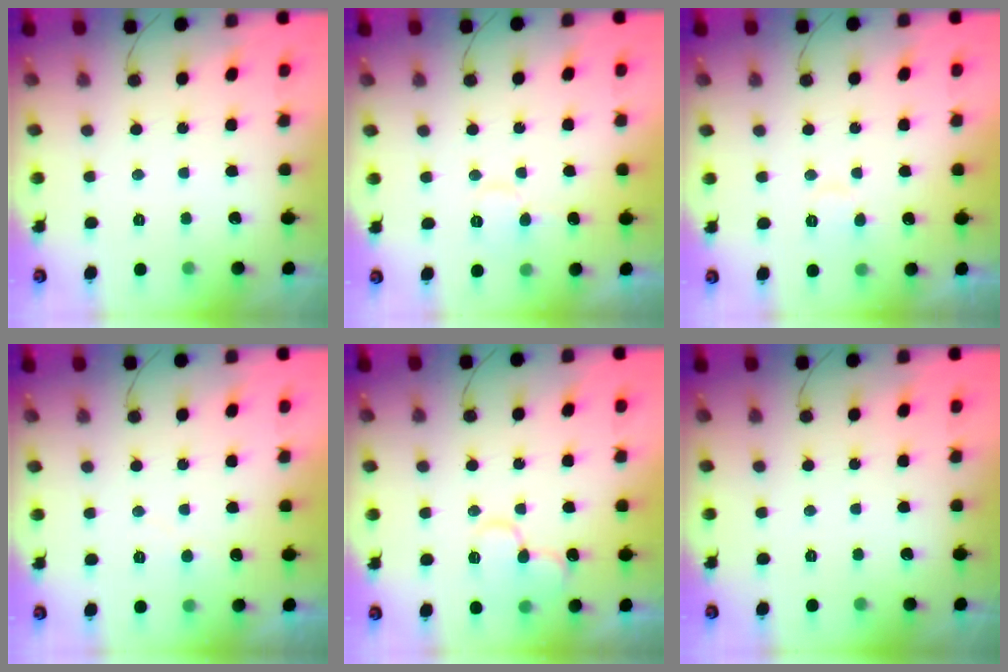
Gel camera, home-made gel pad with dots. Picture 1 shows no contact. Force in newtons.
{"total": 5.7, "press": 5.7, "slide": 0.1}
{"total": 6.2, "press": 6.2, "slide": 0.4}
{"total": 5.1, "press": 5.0, "slide": 0.5}
{"total": 12.4, "press": 12.3, "slide": 1.5}
{"total": 0.0}